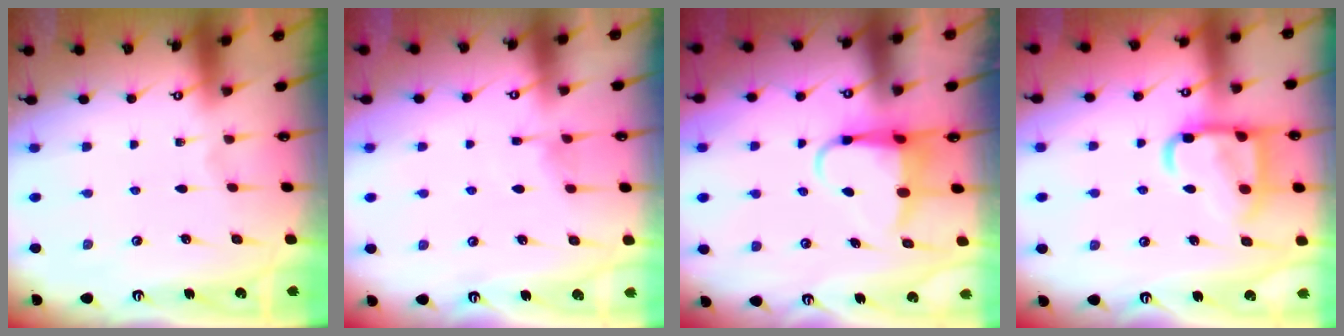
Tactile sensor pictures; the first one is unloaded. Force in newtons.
{"total": 4.3, "press": 4.3, "slide": 0.5}
{"total": 6.3, "press": 6.2, "slide": 0.9}
{"total": 16.5, "press": 16.4, "slide": 1.5}